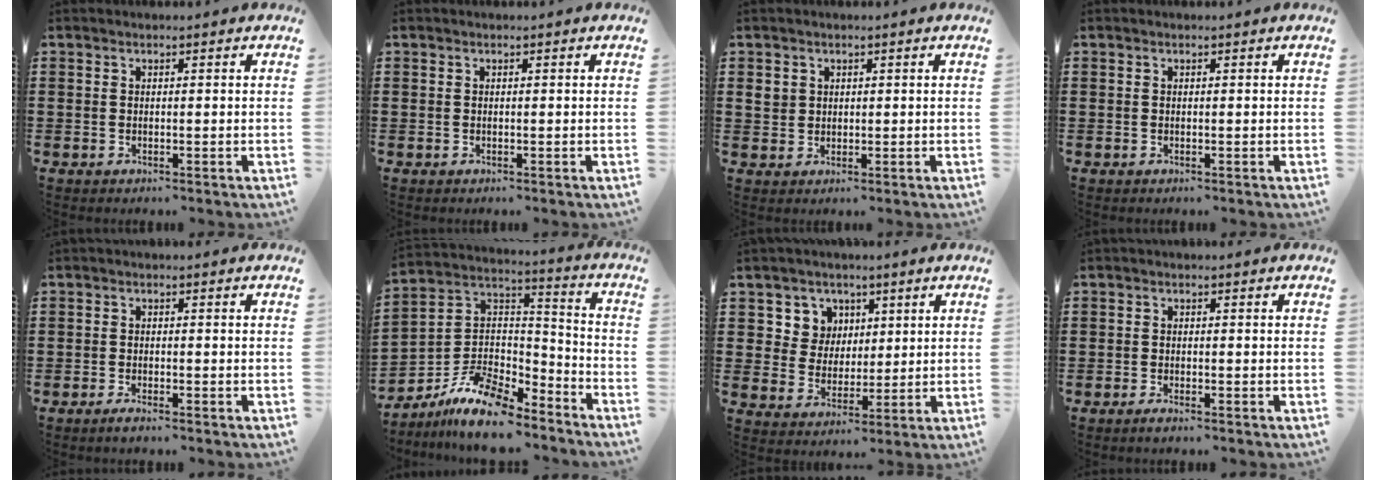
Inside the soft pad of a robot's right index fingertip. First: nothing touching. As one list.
[{"total": 0.0}, {"total": 2.2, "force": [0.8, 1.9, 0.7], "torque": [-0.020, 0.009, 0.016]}, {"total": 0.0}, {"total": 1.2, "force": [-1.1, 0.1, 0.5], "torque": [-0.011, -0.003, -0.019]}, {"total": 11.5, "force": [-8.5, 5.1, 5.8], "torque": [-0.132, 0.026, -0.166]}, {"total": 5.9, "force": [2.6, 5.3, 0.6], "torque": [-0.045, 0.012, 0.048]}, {"total": 0.9, "force": [-0.8, 0.1, 0.5], "torque": [-0.010, -0.005, -0.015]}]